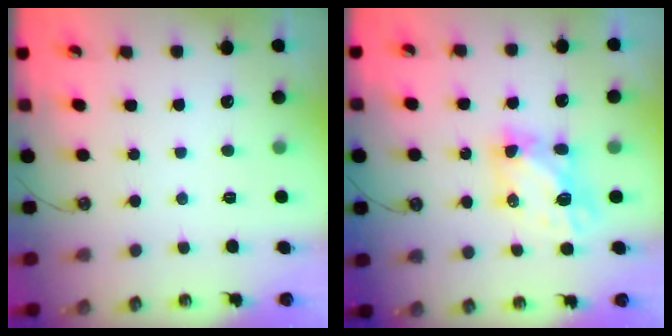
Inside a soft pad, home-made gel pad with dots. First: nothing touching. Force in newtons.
{"total": 5.8, "press": 5.8, "slide": 0.4}